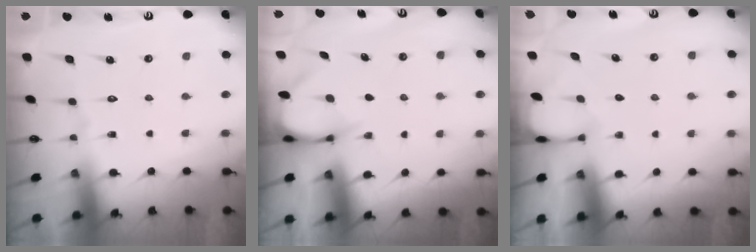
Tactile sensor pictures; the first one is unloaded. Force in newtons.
{"total": 3.5, "press": 3.5, "slide": 0.3}
{"total": 1.2, "press": 1.2, "slide": 0.3}